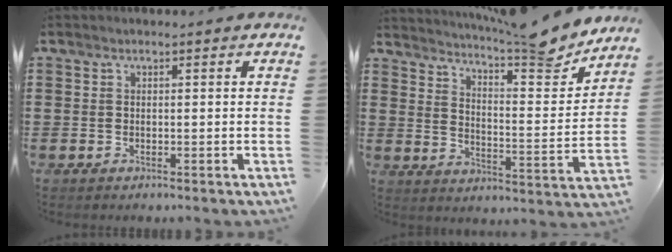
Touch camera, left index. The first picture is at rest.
{"total": 8.9, "force": [8.1, 0.6, 3.5], "torque": [-0.060, -0.059, 0.135]}